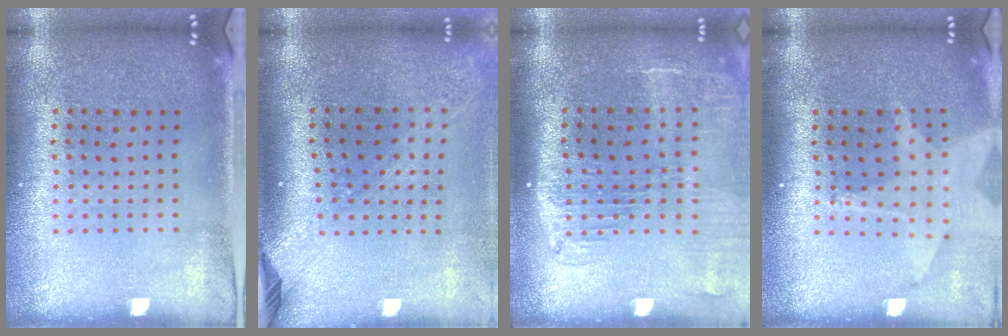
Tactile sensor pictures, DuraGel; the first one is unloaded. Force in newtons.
{"total": 2.3, "press": 1.7, "slide": 1.6}
{"total": 2.3, "press": 1.9, "slide": 1.4}
{"total": 1.8, "press": 1.5, "slide": 1.0}